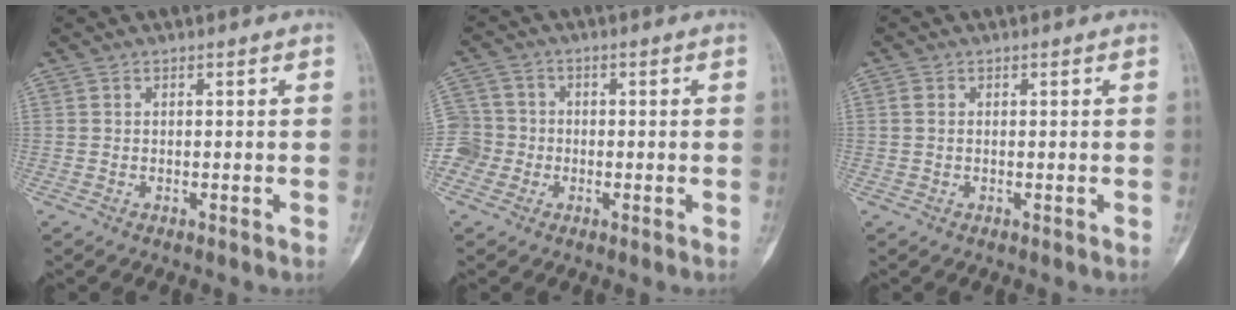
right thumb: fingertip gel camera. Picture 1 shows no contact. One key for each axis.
{"total": 5.9, "fx": -1.6, "fy": 5.7, "fz": 0.7, "tx": 0.000, "ty": 0.015, "tz": -0.035}
{"total": 1.2, "fx": 0.2, "fy": 0.8, "fz": 0.8, "tx": -0.020, "ty": 0.000, "tz": 0.003}